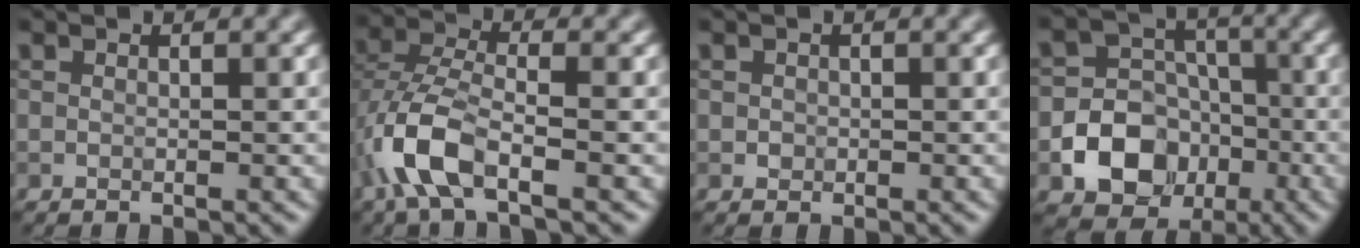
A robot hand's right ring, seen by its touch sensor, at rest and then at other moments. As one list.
[{"total": 6.2, "force": [-2.7, 2.6, 4.9], "torque": [-0.109, 0.000, -0.063]}, {"total": 0.7, "force": [-0.1, 0.6, 0.1], "torque": [0.003, -0.004, -0.002]}, {"total": 10.1, "force": [-3.6, 8.8, 3.6], "torque": [-0.042, -0.016, -0.088]}]